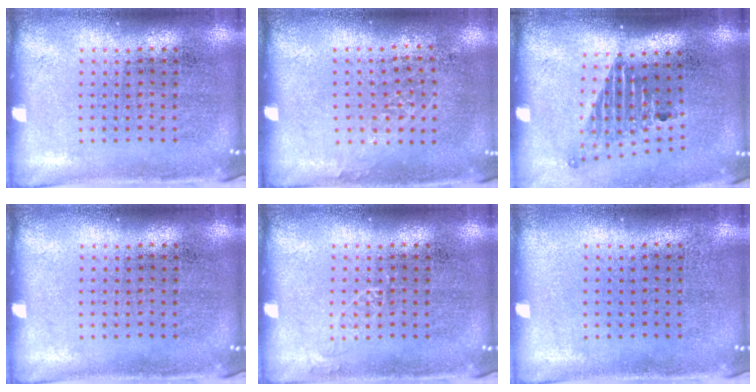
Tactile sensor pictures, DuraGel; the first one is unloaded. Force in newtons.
{"total": 0.9, "press": 0.7, "slide": 0.5}
{"total": 1.6, "press": 1.1, "slide": 1.2}
{"total": 0.0}
{"total": 0.7, "press": 0.7, "slide": 0.1}
{"total": 0.0}